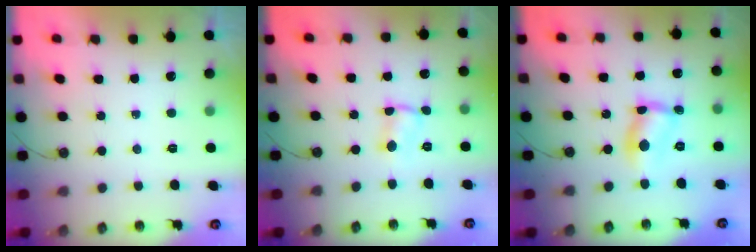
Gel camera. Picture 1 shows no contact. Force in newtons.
{"total": 1.4, "press": 1.4, "slide": 0.1}
{"total": 6.7, "press": 6.7, "slide": 0.3}